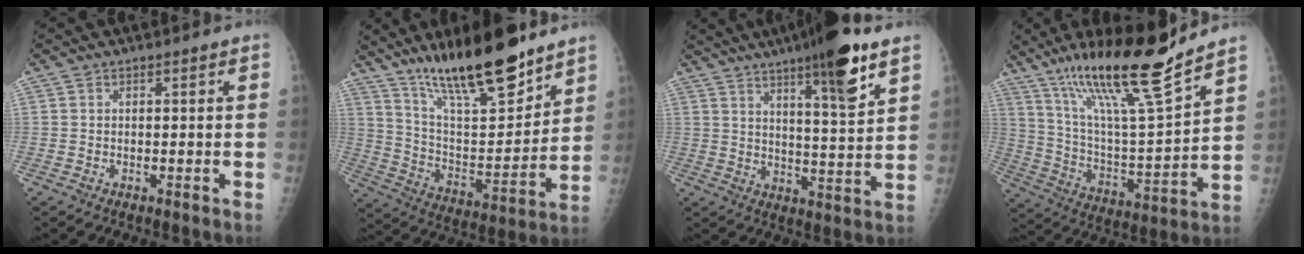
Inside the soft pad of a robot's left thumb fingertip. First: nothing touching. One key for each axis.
{"total": 21.9, "fx": 16.2, "fy": 5.7, "fz": 13.6, "tx": -0.196, "ty": -0.084, "tz": 0.281}
{"total": 14.4, "fx": 8.7, "fy": 2.1, "fz": 11.3, "tx": -0.163, "ty": -0.043, "tz": 0.132}
{"total": 21.3, "fx": 15.3, "fy": 2.2, "fz": 14.6, "tx": -0.235, "ty": -0.071, "tz": 0.275}